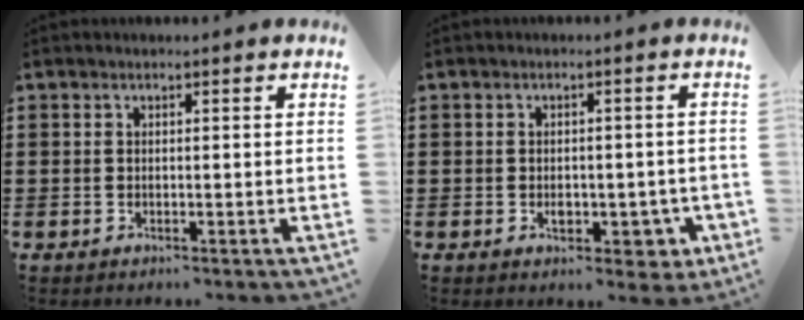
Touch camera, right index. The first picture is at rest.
{"total": 3.5, "force": [-0.9, 2.3, 2.4], "torque": [-0.033, -0.003, -0.020]}